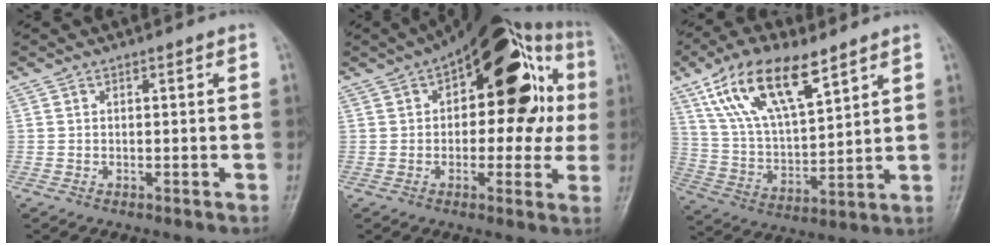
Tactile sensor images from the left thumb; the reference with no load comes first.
{"total": 23.9, "force": [5.3, 12.4, 19.8], "torque": [-0.226, 0.036, 0.065]}
{"total": 17.2, "force": [10.0, 6.8, 12.2], "torque": [-0.203, -0.029, 0.195]}